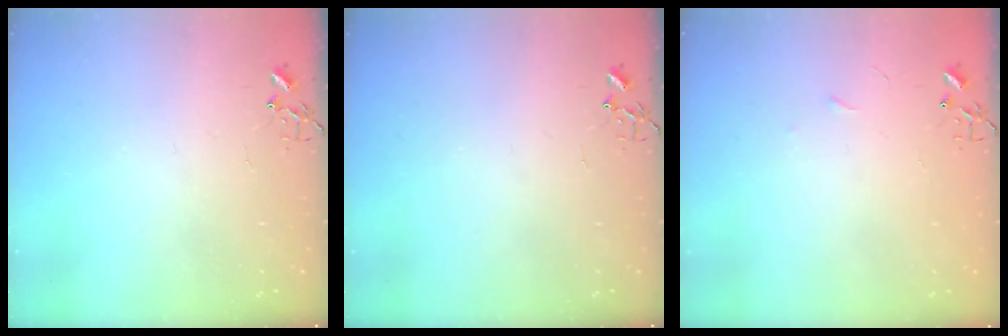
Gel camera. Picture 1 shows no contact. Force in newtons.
{"total": 0.0}
{"total": 3.6, "press": 3.6, "slide": 0.5}